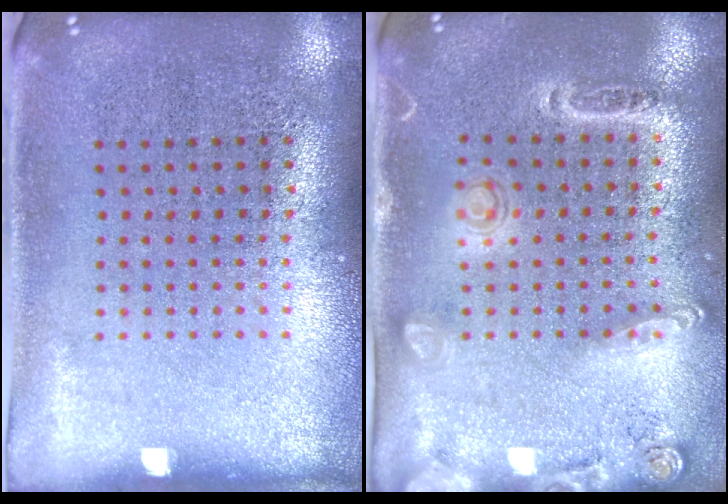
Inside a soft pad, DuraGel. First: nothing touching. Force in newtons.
{"total": 1.6, "press": 1.4, "slide": 0.8}